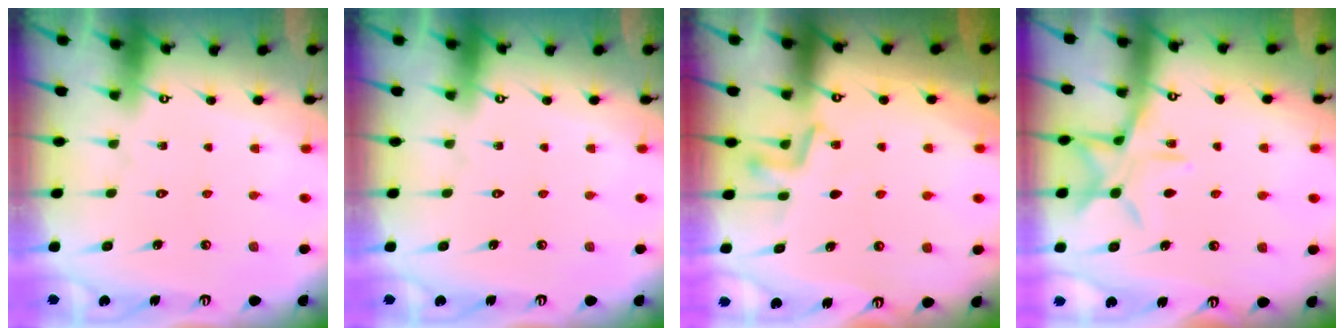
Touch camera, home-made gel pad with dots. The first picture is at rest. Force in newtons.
{"total": 0.0}
{"total": 5.2, "press": 5.1, "slide": 1.0}
{"total": 9.7, "press": 9.6, "slide": 0.6}